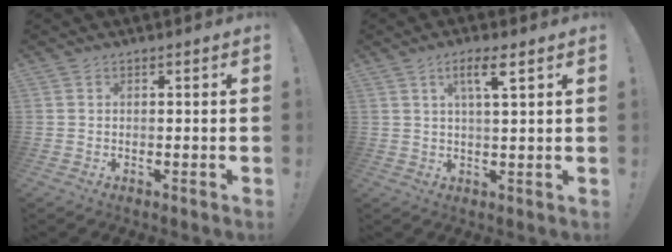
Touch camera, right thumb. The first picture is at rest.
{"total": 5.9, "force": [2.7, 0.9, 5.2], "torque": [-0.090, 0.000, 0.039]}